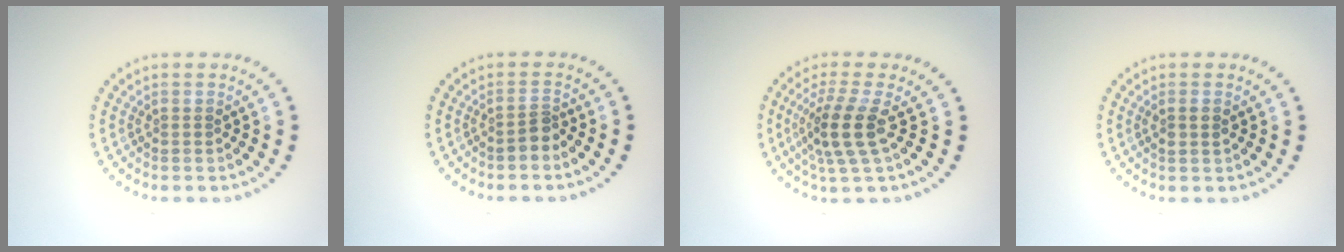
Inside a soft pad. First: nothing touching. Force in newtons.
{"total": 1.5, "press": 1.1, "slide": 1.0}
{"total": 3.8, "press": 2.9, "slide": 2.6}
{"total": 1.1, "press": 1.0, "slide": 0.4}